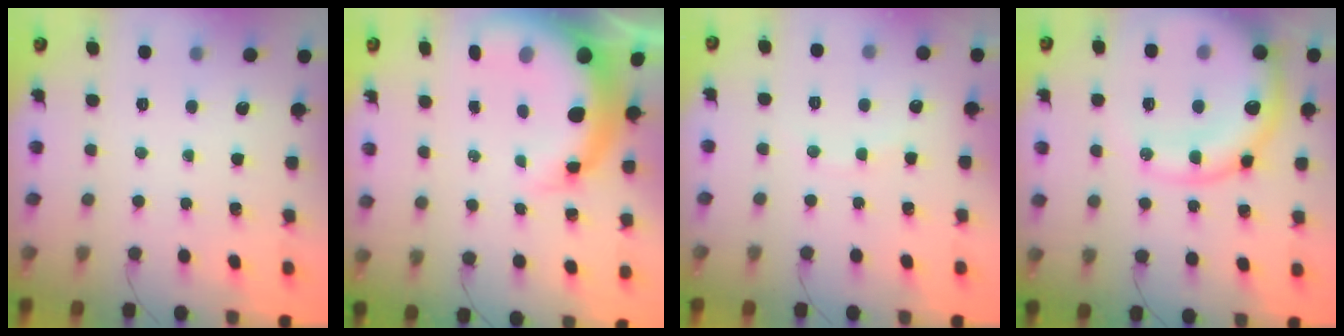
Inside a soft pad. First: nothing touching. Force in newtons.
{"total": 12.6, "press": 12.1, "slide": 3.2}
{"total": 6.5, "press": 6.4, "slide": 1.4}
{"total": 21.6, "press": 21.1, "slide": 4.6}